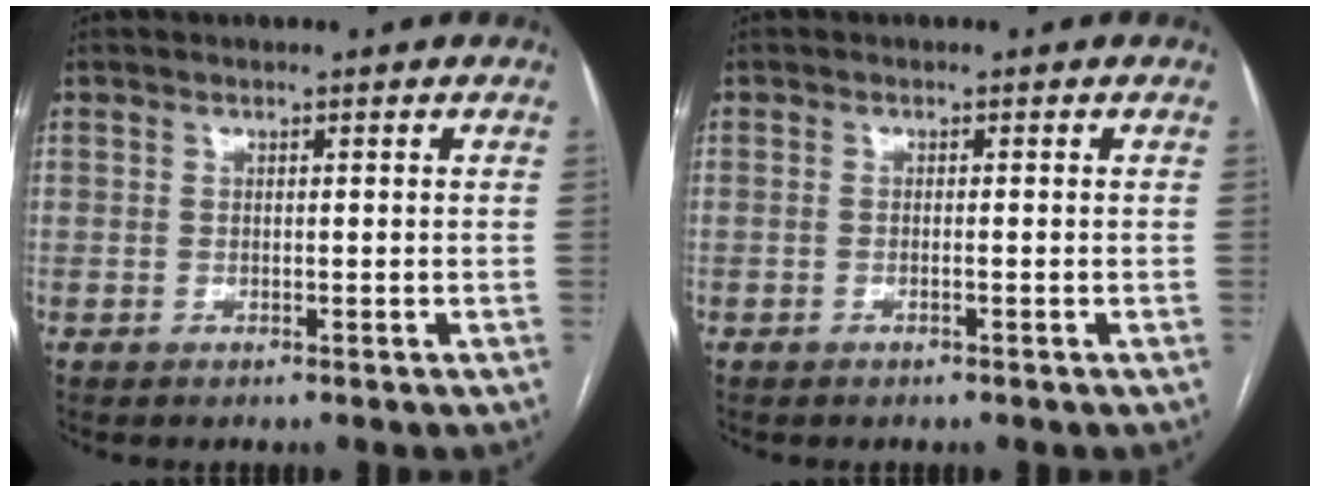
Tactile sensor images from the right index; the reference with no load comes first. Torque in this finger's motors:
{"motor_torque": [-0.23, 0.12, -0.01, 0.00]}